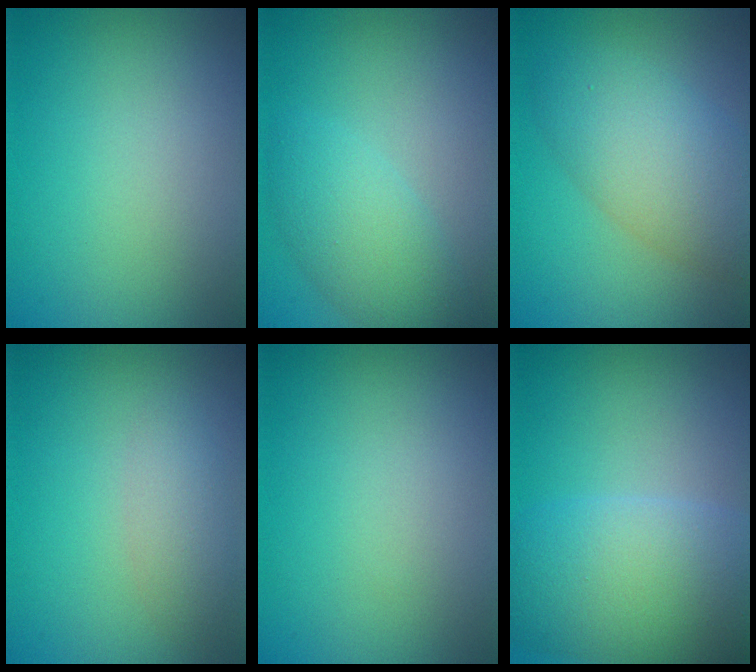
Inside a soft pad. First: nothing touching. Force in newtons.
{"total": 3.9, "press": 3.9, "slide": 0.1}
{"total": 6.1, "press": 6.1, "slide": 0.3}
{"total": 2.0, "press": 2.0, "slide": 0.1}
{"total": 0.0}
{"total": 9.4, "press": 9.3, "slide": 0.8}